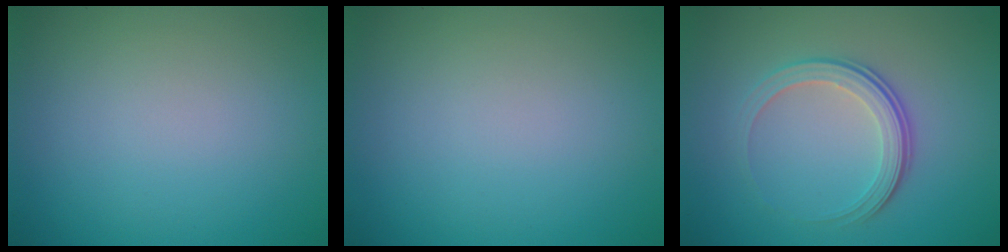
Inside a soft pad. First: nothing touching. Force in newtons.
{"total": 0.0}
{"total": 3.5, "press": 2.6, "slide": 2.4}